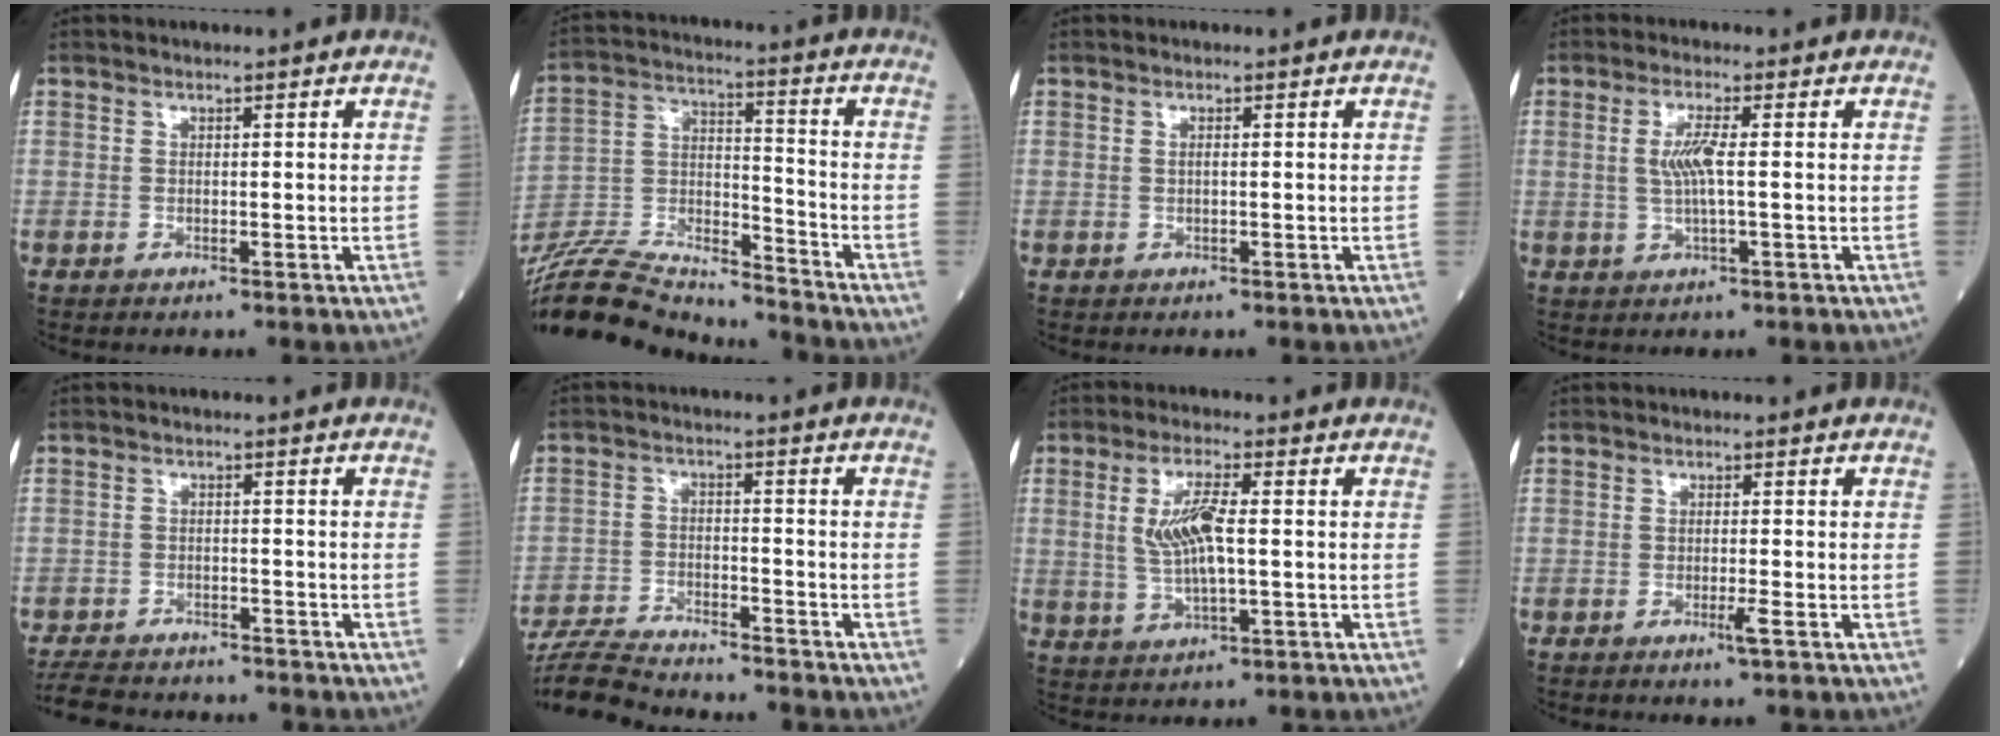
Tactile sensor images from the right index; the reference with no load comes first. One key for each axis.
{"total": 22.8, "fx": -21.2, "fy": 3.1, "fz": 7.8, "tx": -0.201, "ty": -0.013, "tz": -0.365}
{"total": 0.6, "fx": 0.1, "fy": 0.1, "fz": 0.6, "tx": -0.014, "ty": 0.000, "tz": 0.002}
{"total": 4.3, "fx": 0.4, "fy": 0.4, "fz": 4.2, "tx": -0.087, "ty": 0.001, "tz": 0.008}
{"total": 9.4, "fx": -8.5, "fy": 2.5, "fz": 3.0, "tx": -0.056, "ty": -0.008, "tz": -0.127}
{"total": 11.2, "fx": -10.6, "fy": 0.7, "fz": 3.6, "tx": -0.067, "ty": -0.014, "tz": -0.180}
{"total": 7.2, "fx": 0.7, "fy": 1.4, "fz": 7.1, "tx": -0.150, "ty": 0.001, "tz": 0.018}
{"total": 1.7, "fx": -0.8, "fy": -0.3, "fz": 1.5, "tx": -0.029, "ty": -0.005, "tz": -0.015}